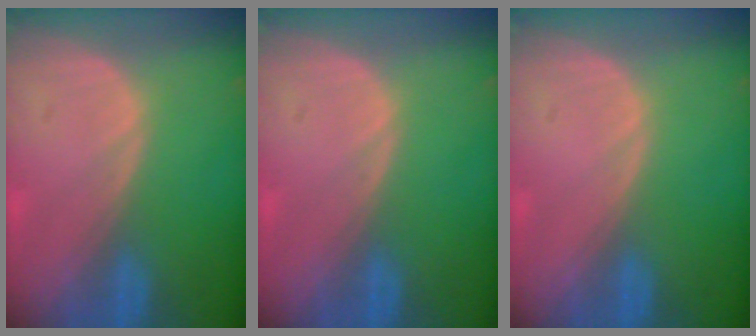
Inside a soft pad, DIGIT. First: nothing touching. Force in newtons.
{"total": 0.0}
{"total": 0.0}